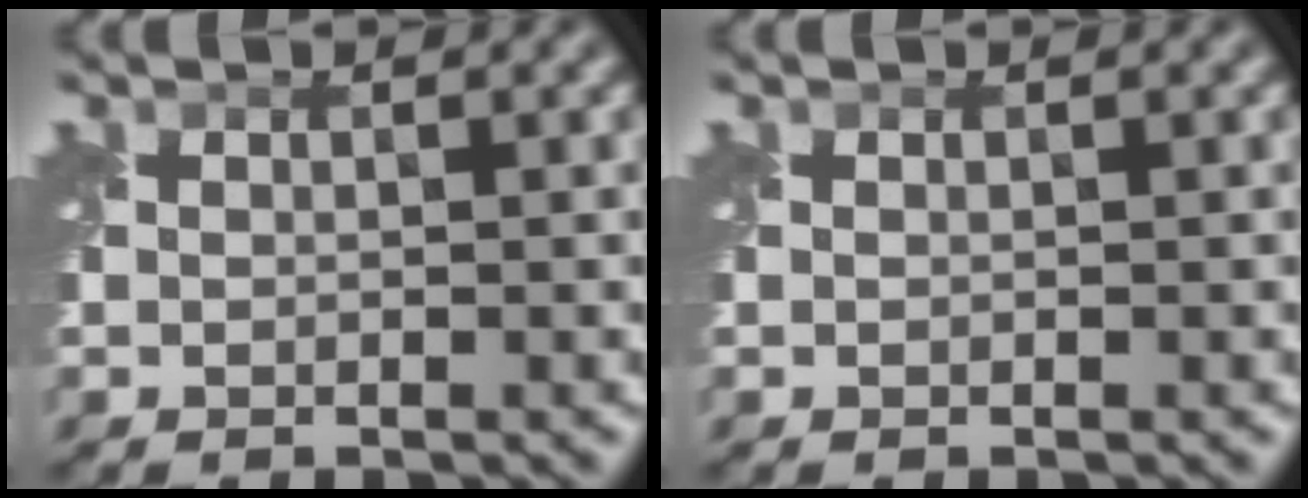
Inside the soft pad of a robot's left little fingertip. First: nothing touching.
{"total": 0.0}